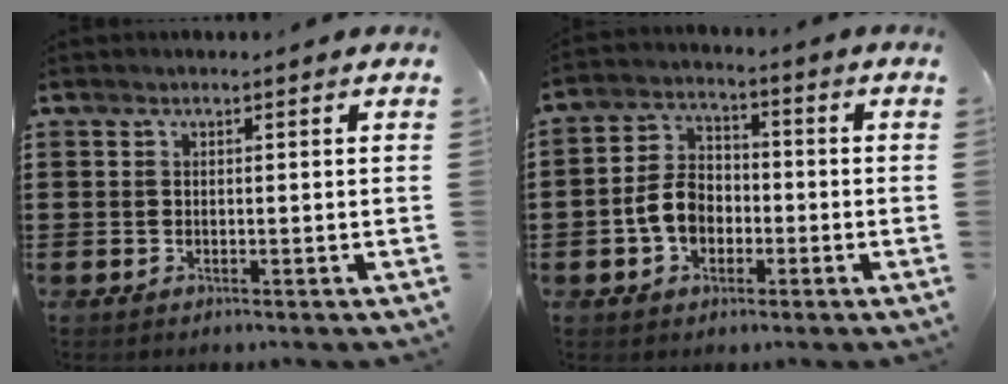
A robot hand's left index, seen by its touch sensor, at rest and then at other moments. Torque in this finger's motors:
{"motor_torque": [1.37, 0.77, 0.64, 0.15]}